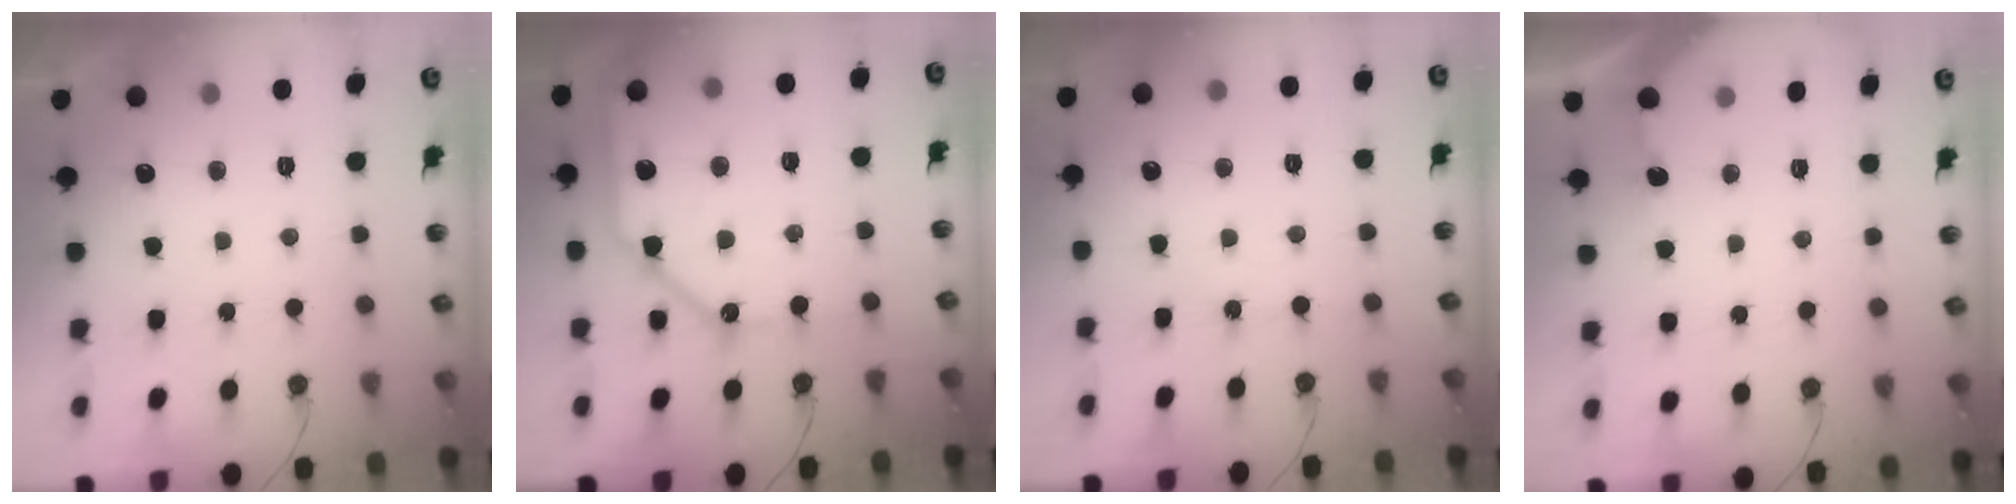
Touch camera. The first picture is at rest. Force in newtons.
{"total": 14.4, "press": 14.3, "slide": 1.9}
{"total": 2.5, "press": 2.5, "slide": 0.4}
{"total": 3.8, "press": 3.8, "slide": 0.3}